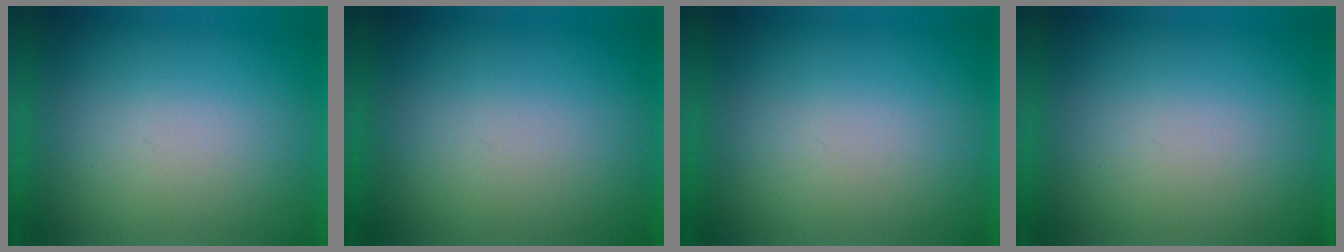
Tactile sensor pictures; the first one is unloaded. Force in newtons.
{"total": 0.0}
{"total": 1.0}
{"total": 0.0}